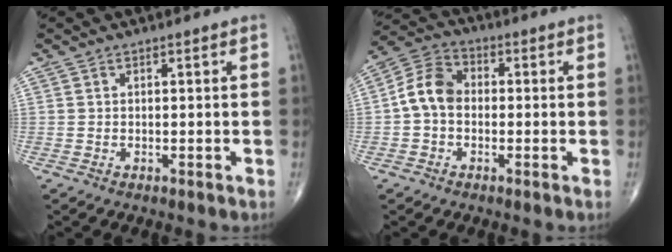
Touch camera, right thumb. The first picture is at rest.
{"total": 7.7, "force": [-0.6, 5.8, 5.1], "torque": [-0.086, 0.026, -0.027]}